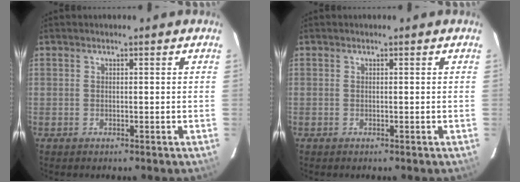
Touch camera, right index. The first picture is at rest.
{"total": 0.0}